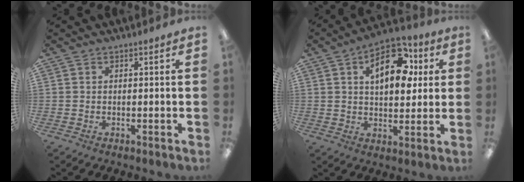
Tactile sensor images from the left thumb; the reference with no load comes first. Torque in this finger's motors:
{"motor_torque": [0.37, 0.29, -0.08, 0.10, 0.07]}